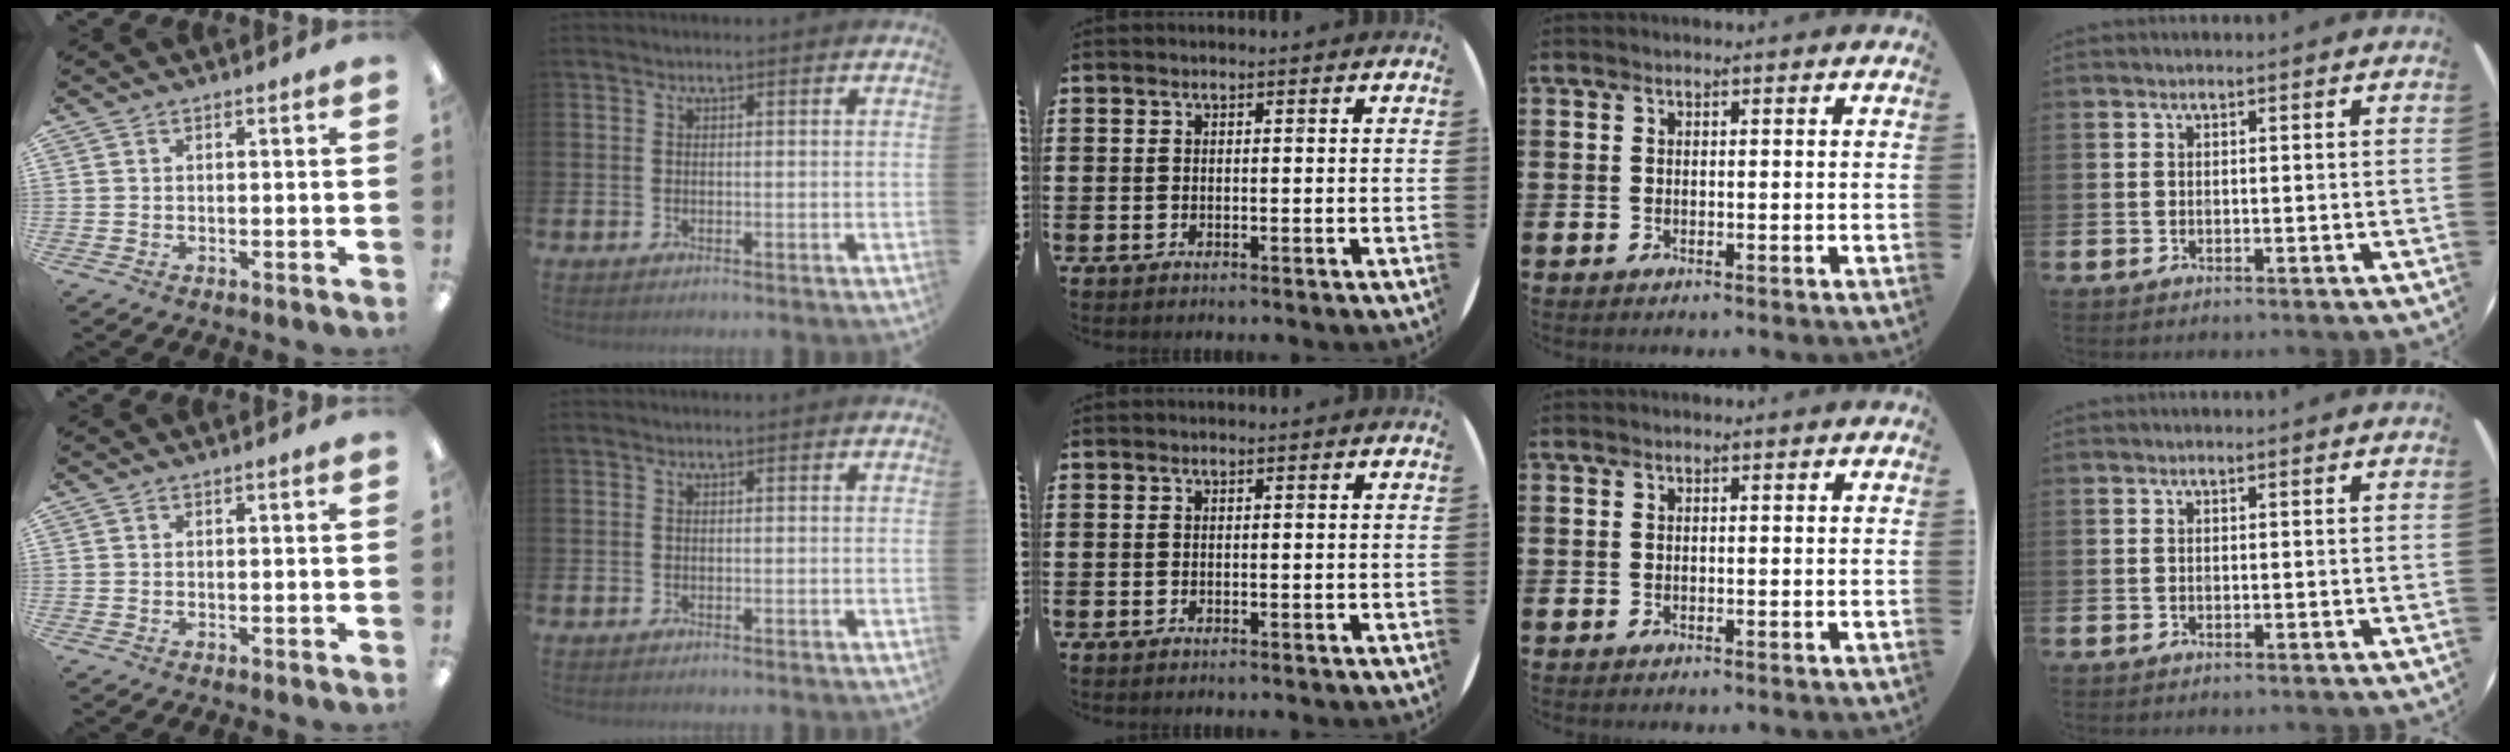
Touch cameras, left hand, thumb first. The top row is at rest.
{}